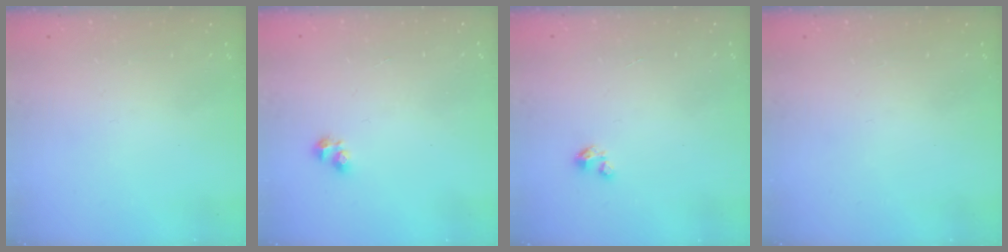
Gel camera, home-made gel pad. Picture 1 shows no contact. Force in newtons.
{"total": 2.7, "press": 2.7, "slide": 0.4}
{"total": 1.8, "press": 1.8, "slide": 0.1}
{"total": 0.0}